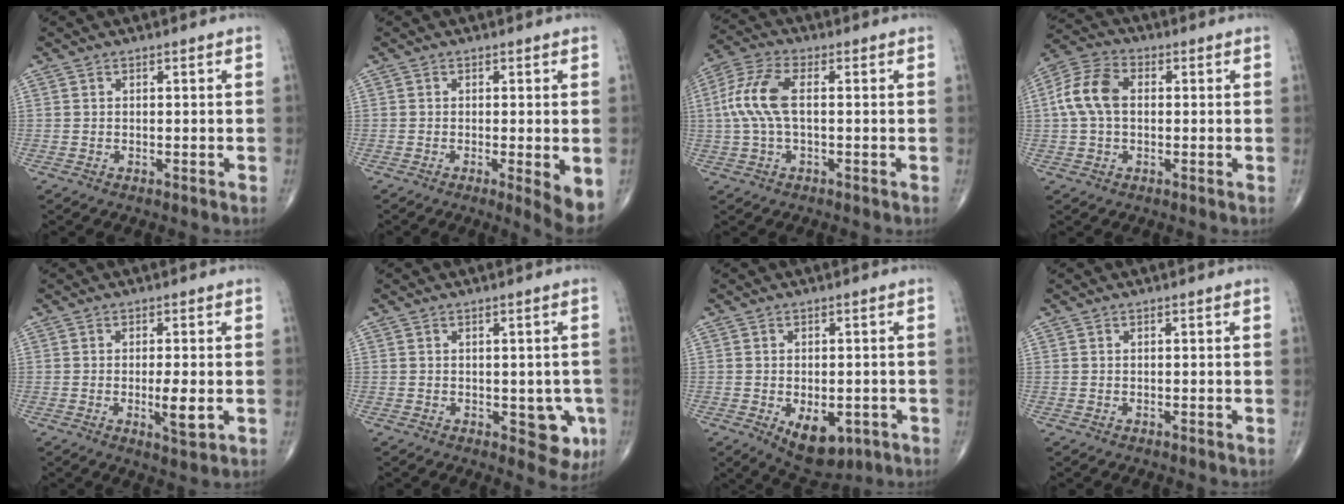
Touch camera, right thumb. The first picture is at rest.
{"total": 5.7, "force": [-1.3, 0.9, 5.5], "torque": [-0.083, -0.018, -0.021]}
{"total": 9.2, "force": [0.5, 4.0, 8.2], "torque": [-0.204, 0.022, 0.006]}
{"total": 9.0, "force": [0.7, 5.9, 6.8], "torque": [-0.144, 0.026, 0.007]}
{"total": 4.7, "force": [-0.7, 1.2, 4.5], "torque": [-0.074, -0.012, -0.011]}
{"total": 6.2, "force": [-1.5, 3.2, 5.1], "torque": [-0.027, -0.003, -0.011]}
{"total": 8.8, "force": [-3.0, 5.0, 6.6], "torque": [-0.079, 0.001, -0.030]}
{"total": 0.0}